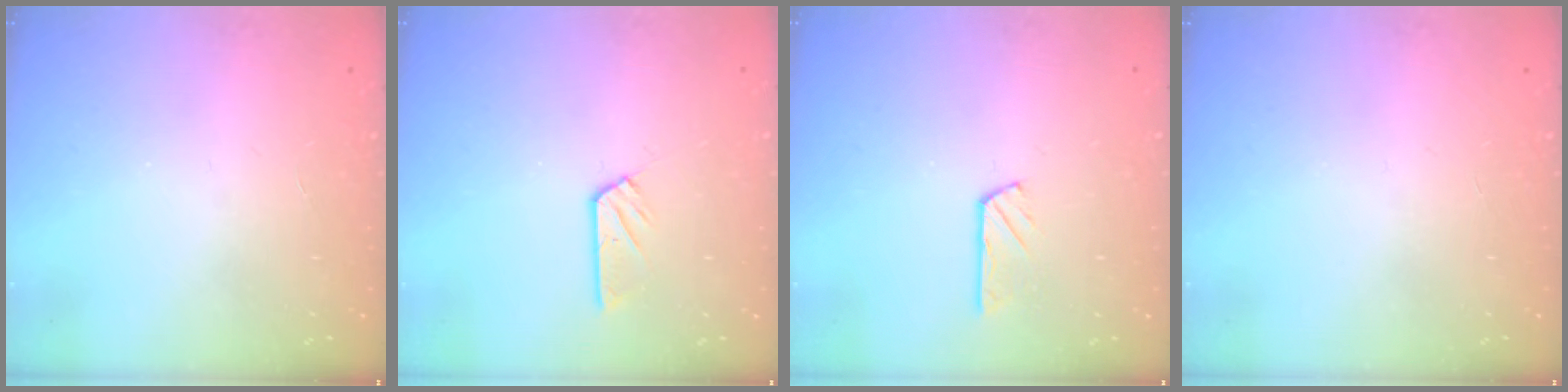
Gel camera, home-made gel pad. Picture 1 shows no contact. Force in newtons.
{"total": 5.3, "press": 5.3, "slide": 0.3}
{"total": 2.7, "press": 2.7, "slide": 0.3}
{"total": 0.0}